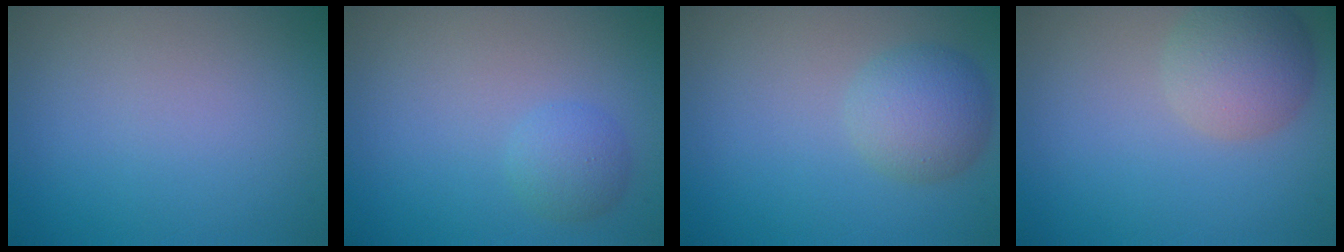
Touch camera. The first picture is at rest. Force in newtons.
{"total": 1.9, "press": 1.9, "slide": 0.1}
{"total": 3.6, "press": 3.6, "slide": 0.2}
{"total": 4.1, "press": 4.1, "slide": 0.3}